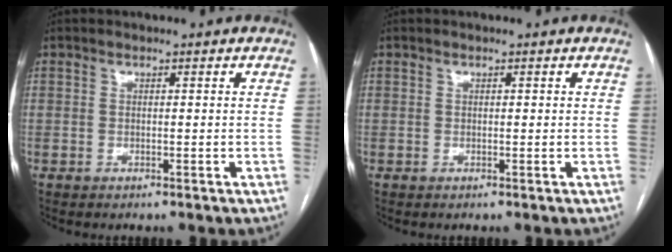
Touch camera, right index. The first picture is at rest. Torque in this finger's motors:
{"motor_torque": [-0.10, 0.06, 0.01, 0.01]}